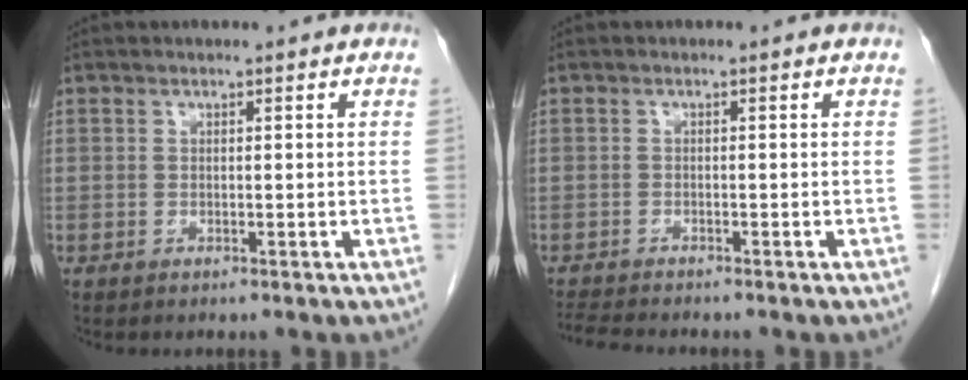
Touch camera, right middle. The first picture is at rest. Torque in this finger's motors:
{"motor_torque": [0.03, 0.04, -0.03, 0.00]}